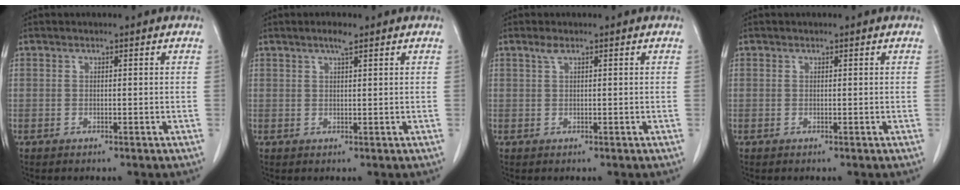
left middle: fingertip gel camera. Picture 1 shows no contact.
{"total": 1.9, "force": [1.3, 0.1, 1.3], "torque": [-0.025, 0.001, 0.023]}
{"total": 1.0, "force": [0.7, 0.2, 0.7], "torque": [-0.019, 0.007, 0.015]}
{"total": 0.0}